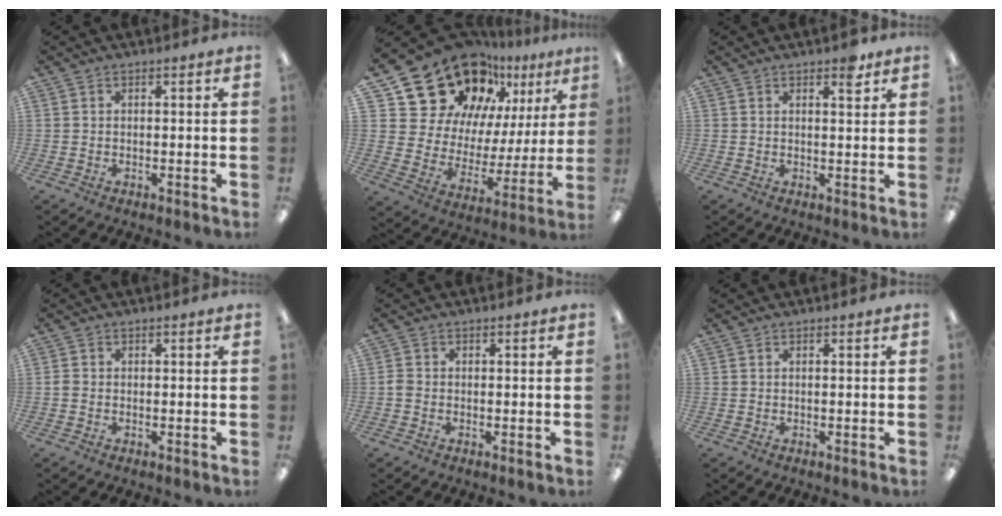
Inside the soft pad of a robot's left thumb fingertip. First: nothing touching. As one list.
[{"total": 22.5, "force": [17.2, 12.3, 7.4], "torque": [-0.133, -0.124, 0.323]}, {"total": 3.7, "force": [2.5, 1.4, 2.4], "torque": [-0.019, -0.012, 0.037]}, {"total": 0.9, "force": [-0.3, 0.6, 0.5], "torque": [-0.011, 0.004, -0.006]}, {"total": 1.2, "force": [-0.5, 0.9, 0.7], "torque": [-0.013, 0.003, -0.010]}, {"total": 0.0}]